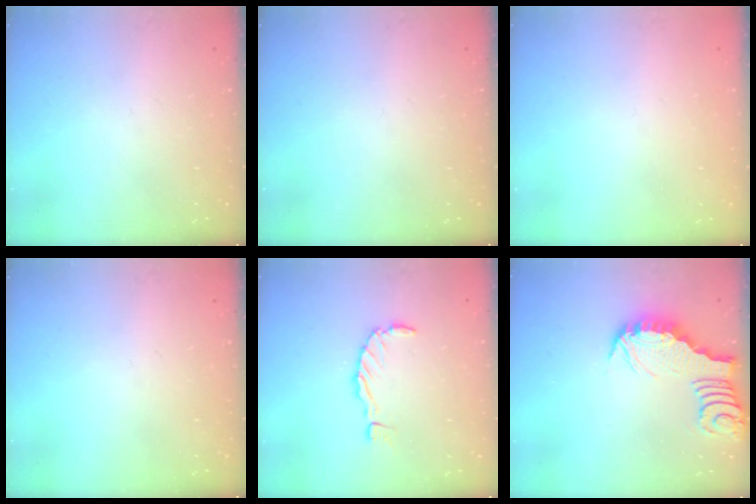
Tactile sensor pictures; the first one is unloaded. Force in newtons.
{"total": 0.0}
{"total": 0.0}
{"total": 0.0}
{"total": 1.2, "press": 1.2, "slide": 0.2}
{"total": 3.0, "press": 3.0, "slide": 0.3}